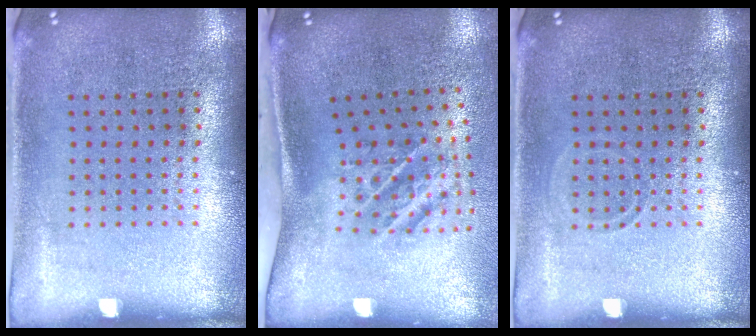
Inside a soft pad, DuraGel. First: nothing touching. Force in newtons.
{"total": 2.2, "press": 1.3, "slide": 1.9}
{"total": 0.7, "press": 0.6, "slide": 0.3}